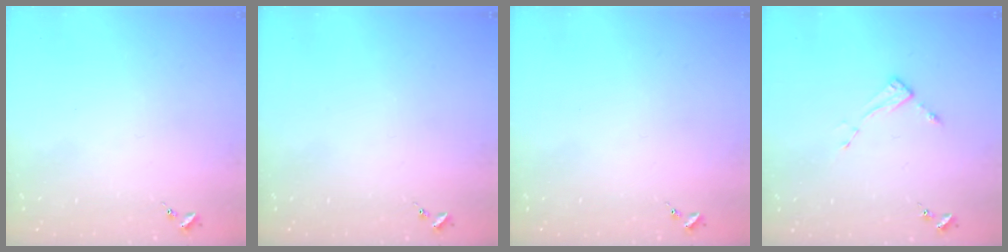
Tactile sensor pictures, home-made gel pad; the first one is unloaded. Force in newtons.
{"total": 0.0}
{"total": 0.0}
{"total": 3.9, "press": 3.9, "slide": 0.2}